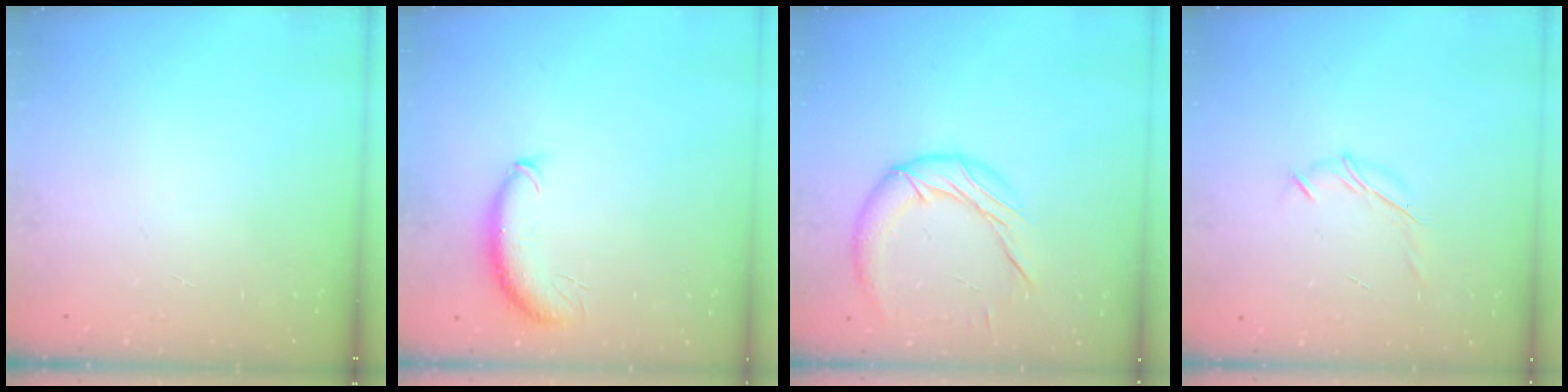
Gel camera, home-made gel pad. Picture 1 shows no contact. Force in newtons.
{"total": 8.7, "press": 8.6, "slide": 1.2}
{"total": 13.1, "press": 13.0, "slide": 1.0}
{"total": 7.1, "press": 7.0, "slide": 1.5}